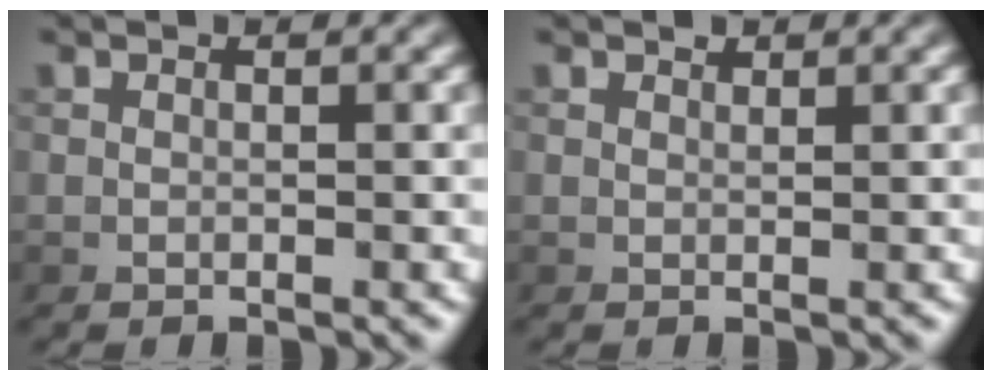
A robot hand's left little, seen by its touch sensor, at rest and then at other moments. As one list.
[{"total": 0.7, "force": [0.6, 0.2, 0.1], "torque": [-0.003, 0.001, 0.011]}]